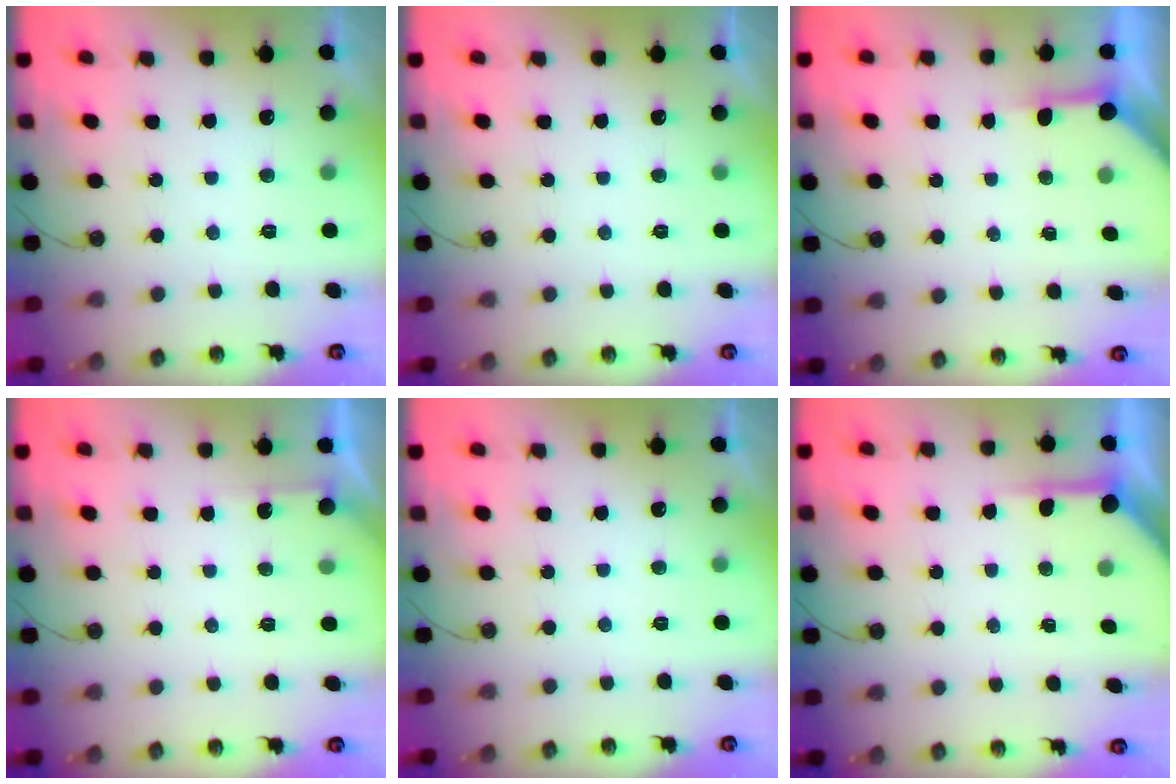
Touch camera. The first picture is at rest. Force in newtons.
{"total": 0.0}
{"total": 3.8, "press": 3.8, "slide": 0.5}
{"total": 2.8, "press": 2.8, "slide": 0.3}
{"total": 0.0}
{"total": 5.1, "press": 5.1, "slide": 0.3}